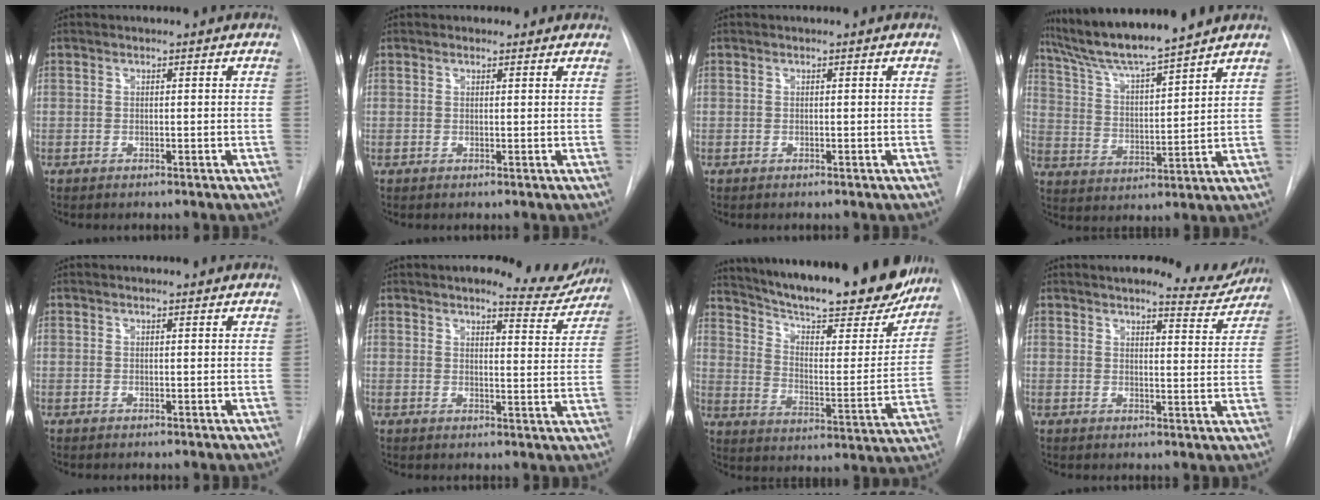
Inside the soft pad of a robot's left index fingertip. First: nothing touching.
{"total": 1.4, "force": [1.1, 0.7, 0.4], "torque": [-0.008, 0.007, 0.012]}
{"total": 0.0}
{"total": 12.8, "force": [11.5, -0.6, 5.5], "torque": [-0.104, 0.009, 0.209]}
{"total": 0.7, "force": [0.7, 0.0, 0.0], "torque": [-0.008, 0.002, 0.010]}
{"total": 7.9, "force": [7.5, 1.6, 2.0], "torque": [-0.014, -0.023, 0.080]}
{"total": 28.8, "force": [24.5, 5.4, 14.3], "torque": [-0.228, -0.041, 0.329]}
{"total": 7.3, "force": [7.1, 1.2, 1.5], "torque": [-0.013, -0.023, 0.076]}